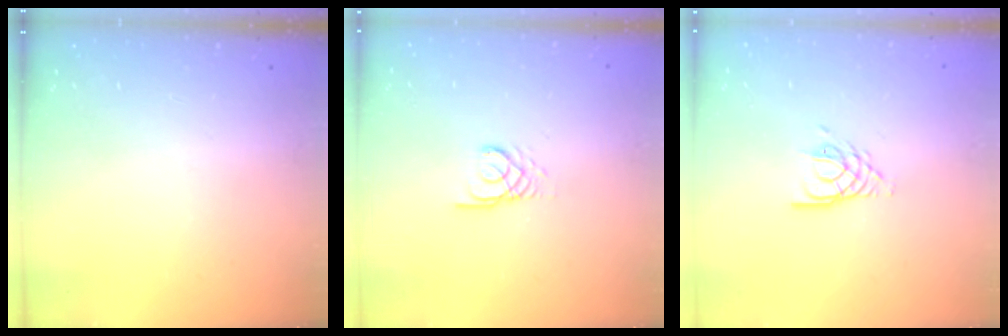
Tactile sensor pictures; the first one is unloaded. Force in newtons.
{"total": 2.4, "press": 2.4, "slide": 0.1}
{"total": 4.2, "press": 4.1, "slide": 0.5}